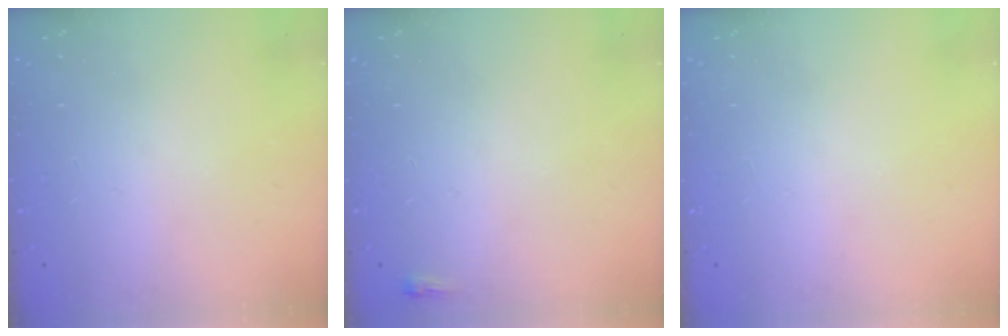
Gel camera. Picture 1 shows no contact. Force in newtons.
{"total": 2.0, "press": 2.0, "slide": 0.5}
{"total": 0.0}